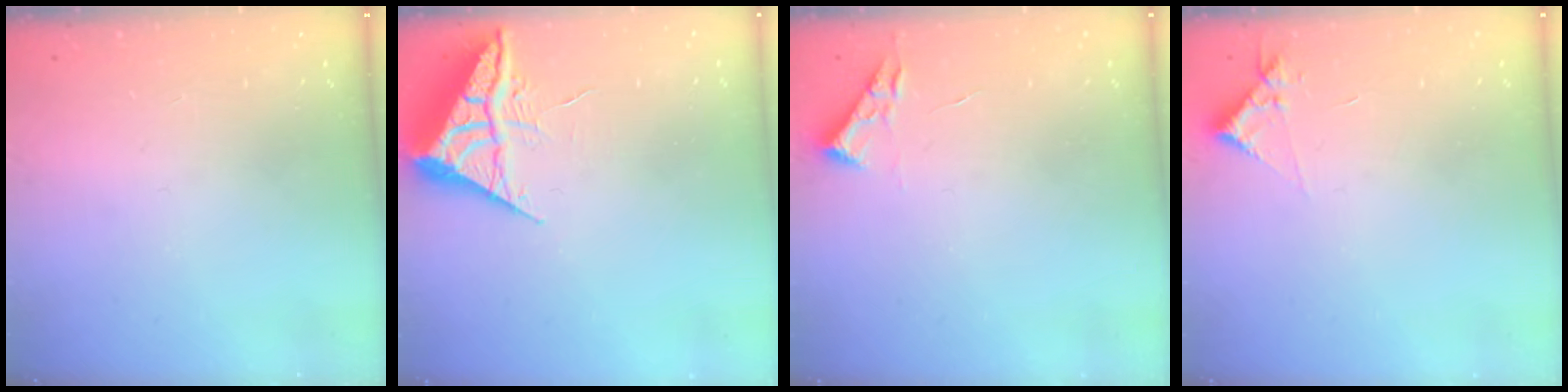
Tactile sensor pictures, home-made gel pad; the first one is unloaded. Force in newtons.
{"total": 7.0, "press": 7.0, "slide": 0.3}
{"total": 3.1, "press": 3.0, "slide": 0.4}
{"total": 3.9, "press": 3.9, "slide": 0.5}